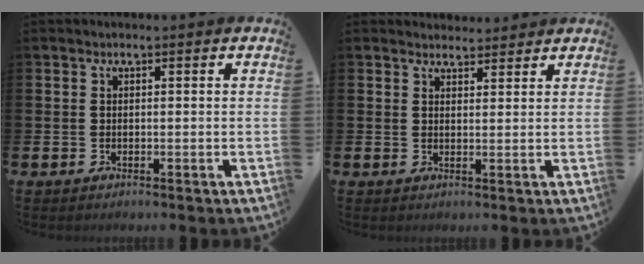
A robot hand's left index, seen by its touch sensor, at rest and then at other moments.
{"total": 2.6, "force": [2.5, 0.7, -0.3], "torque": [0.009, -0.014, 0.045]}